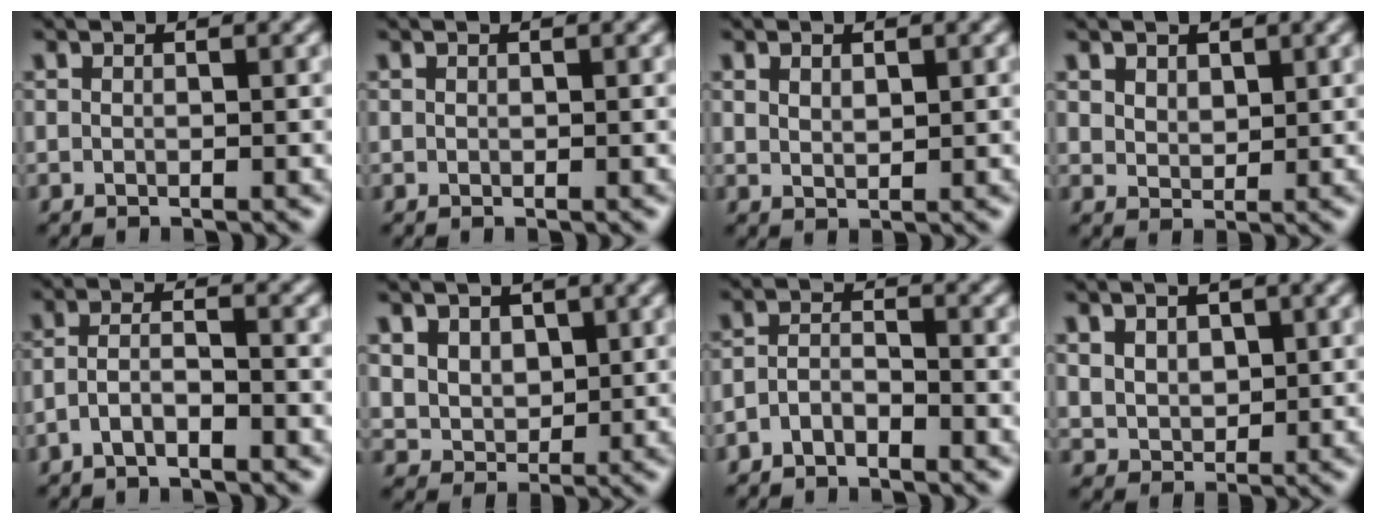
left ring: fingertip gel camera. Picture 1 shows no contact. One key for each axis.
{"total": 0.0}
{"total": 1.3, "fx": 0.7, "fy": 0.7, "fz": 0.8, "tx": -0.015, "ty": -0.002, "tz": 0.016}
{"total": 2.0, "fx": 1.3, "fy": 1.4, "fz": 0.7, "tx": -0.020, "ty": -0.003, "tz": 0.024}
{"total": 2.8, "fx": -1.7, "fy": 0.8, "fz": 2.0, "tx": -0.043, "ty": 0.009, "tz": -0.040}
{"total": 4.8, "fx": 1.9, "fy": 3.8, "fz": 2.2, "tx": -0.056, "ty": 0.003, "tz": 0.039}
{"total": 2.0, "fx": -1.4, "fy": 0.9, "fz": 1.1, "tx": -0.023, "ty": 0.006, "tz": -0.033}
{"total": 3.3, "fx": 1.0, "fy": 2.4, "fz": 2.0, "tx": -0.038, "ty": 0.004, "tz": 0.013}